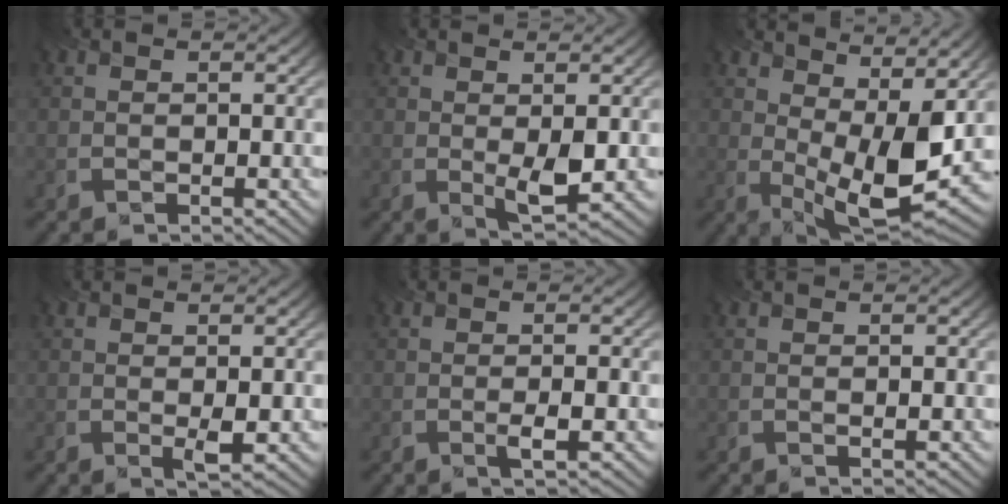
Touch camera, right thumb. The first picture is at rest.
{"total": 3.3, "force": [0.1, 1.2, 3.1], "torque": [-0.061, -0.010, 0.008]}
{"total": 11.4, "force": [3.2, 5.2, 9.6], "torque": [-0.166, -0.015, 0.061]}
{"total": 1.8, "force": [0.1, 0.5, 1.7], "torque": [-0.033, -0.007, 0.005]}
{"total": 1.8, "force": [-0.3, 0.3, 1.7], "torque": [-0.031, -0.002, -0.005]}
{"total": 0.6, "force": [0.2, 0.2, 0.5], "torque": [-0.009, -0.002, 0.003]}